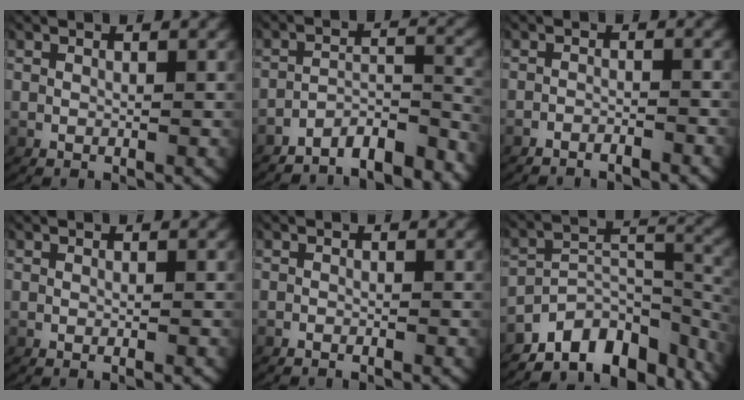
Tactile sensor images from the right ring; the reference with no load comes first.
{"total": 6.9, "force": [-6.3, 1.8, 2.0], "torque": [-0.025, -0.015, -0.100]}
{"total": 2.5, "force": [-2.5, 0.5, 0.1], "torque": [-0.003, -0.009, -0.041]}
{"total": 0.8, "force": [-0.6, 0.1, 0.6], "torque": [-0.001, 0.005, -0.012]}
{"total": 0.9, "force": [-0.9, 0.0, 0.0], "torque": [-0.008, -0.009, -0.012]}
{"total": 11.7, "force": [-7.5, 6.2, 6.4], "torque": [-0.086, -0.030, -0.106]}